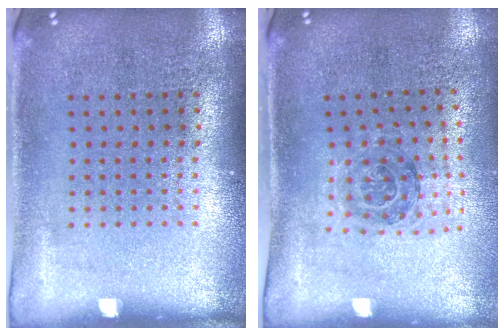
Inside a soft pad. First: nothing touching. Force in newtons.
{"total": 1.1, "press": 1.0, "slide": 0.3}